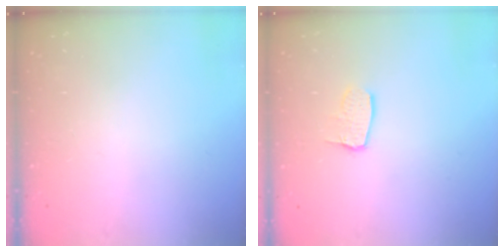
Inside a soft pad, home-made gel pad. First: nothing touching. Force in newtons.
{"total": 6.8, "press": 6.8, "slide": 0.5}